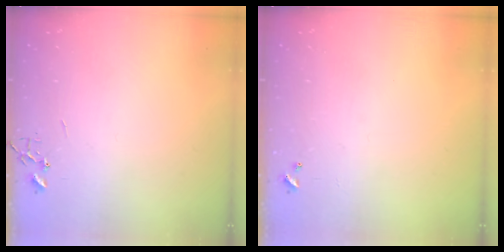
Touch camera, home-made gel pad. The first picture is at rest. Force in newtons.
{"total": 0.0}